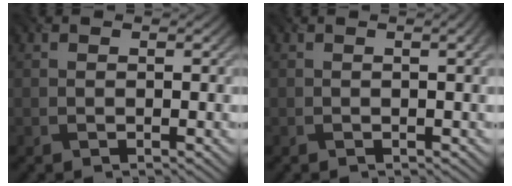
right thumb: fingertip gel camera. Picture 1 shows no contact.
{"total": 2.2, "force": [0.3, 0.5, 2.2], "torque": [-0.026, 0.007, -0.002]}